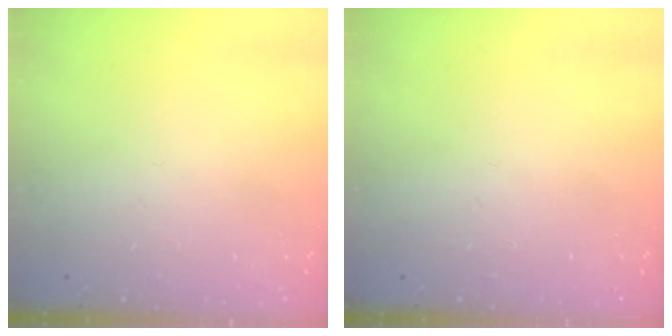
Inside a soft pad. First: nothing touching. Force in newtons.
{"total": 0.0}